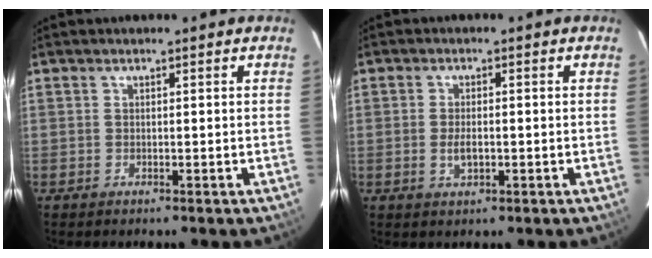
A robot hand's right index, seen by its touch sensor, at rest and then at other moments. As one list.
[{"total": 3.0, "force": [-0.7, 1.4, 2.6], "torque": [-0.047, -0.005, -0.010]}]